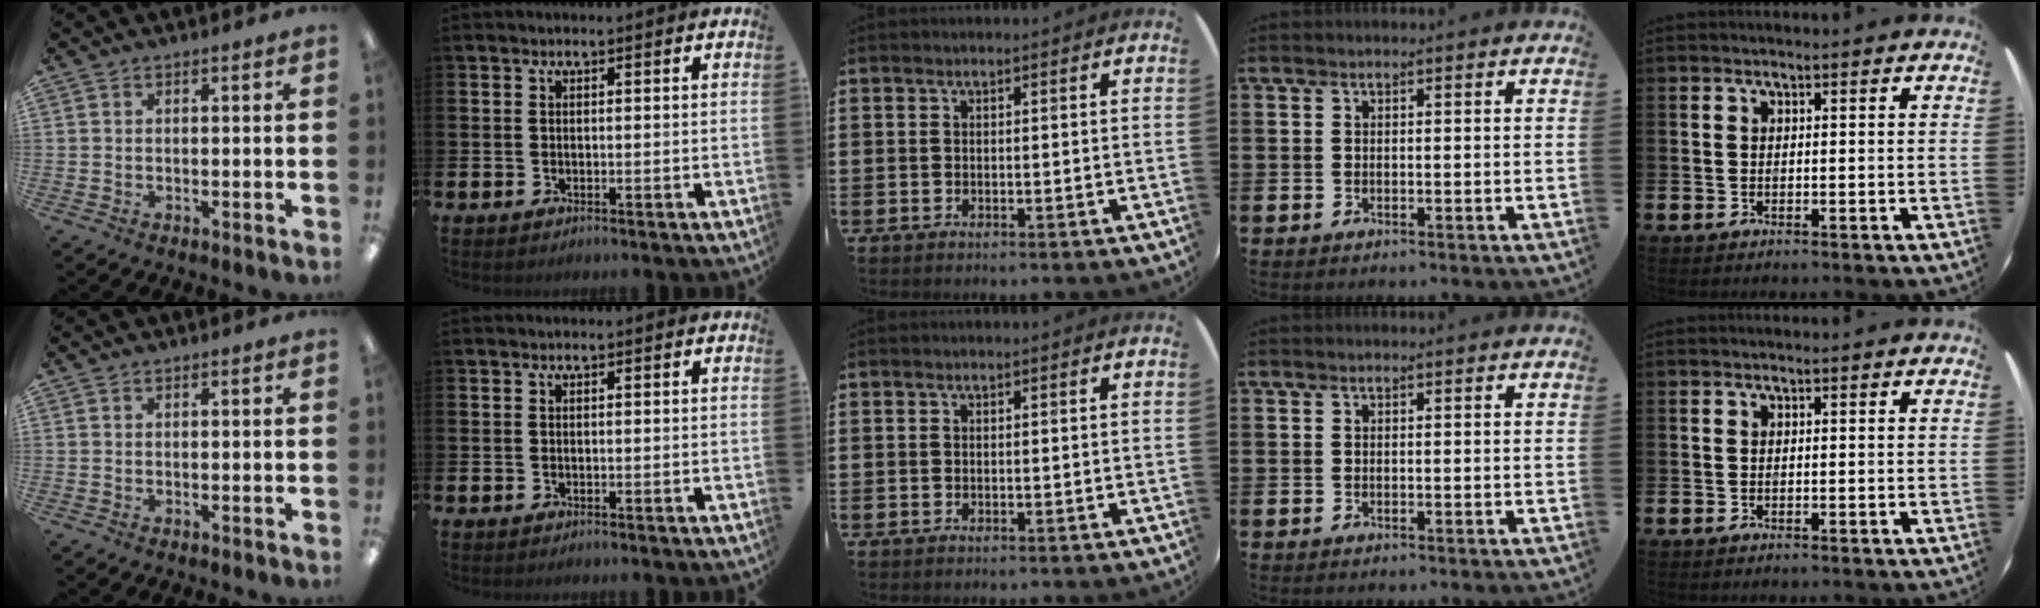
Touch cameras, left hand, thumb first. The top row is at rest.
{}